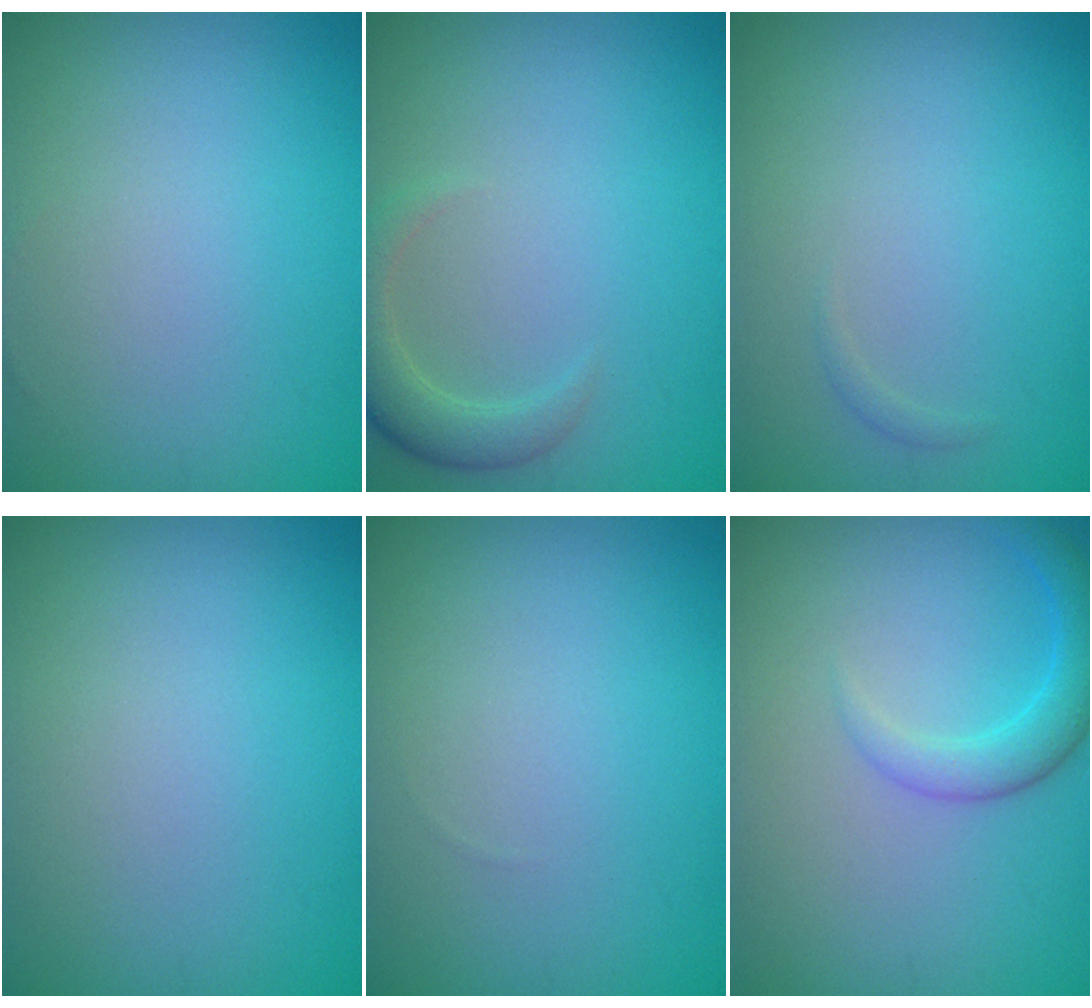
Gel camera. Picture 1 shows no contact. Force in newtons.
{"total": 2.9, "press": 2.8, "slide": 0.3}
{"total": 0.5, "press": 0.5, "slide": 0.0}
{"total": 0.0}
{"total": 0.0}
{"total": 2.8, "press": 2.8, "slide": 0.1}